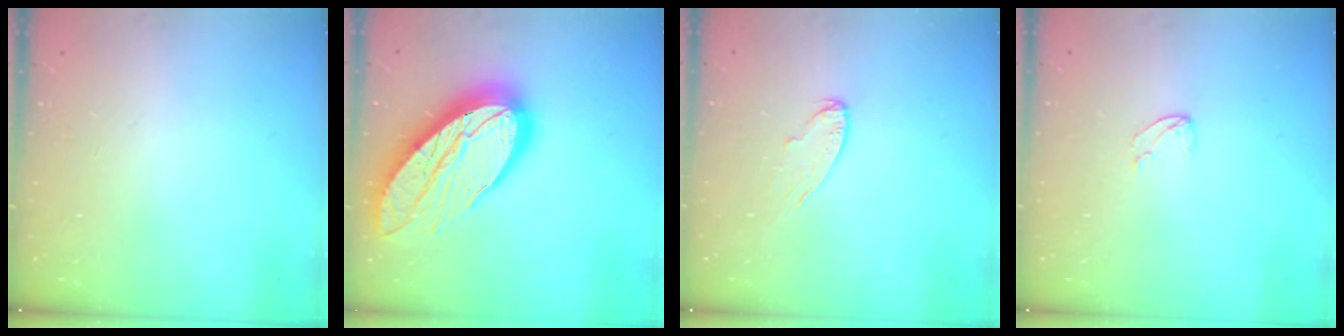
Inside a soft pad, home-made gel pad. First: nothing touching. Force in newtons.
{"total": 26.8, "press": 26.7, "slide": 2.4}
{"total": 6.4, "press": 6.3, "slide": 0.5}
{"total": 2.5, "press": 2.5, "slide": 0.2}